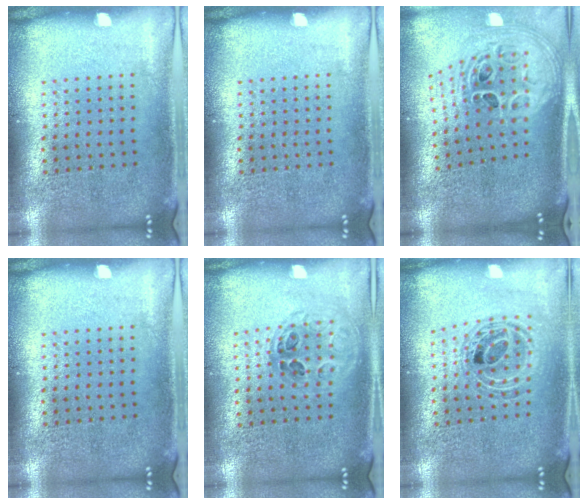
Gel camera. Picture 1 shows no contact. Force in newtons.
{"total": 0.0}
{"total": 2.8, "press": 2.0, "slide": 1.9}
{"total": 0.0}
{"total": 1.1, "press": 1.0, "slide": 0.4}
{"total": 0.9, "press": 0.9, "slide": 0.2}